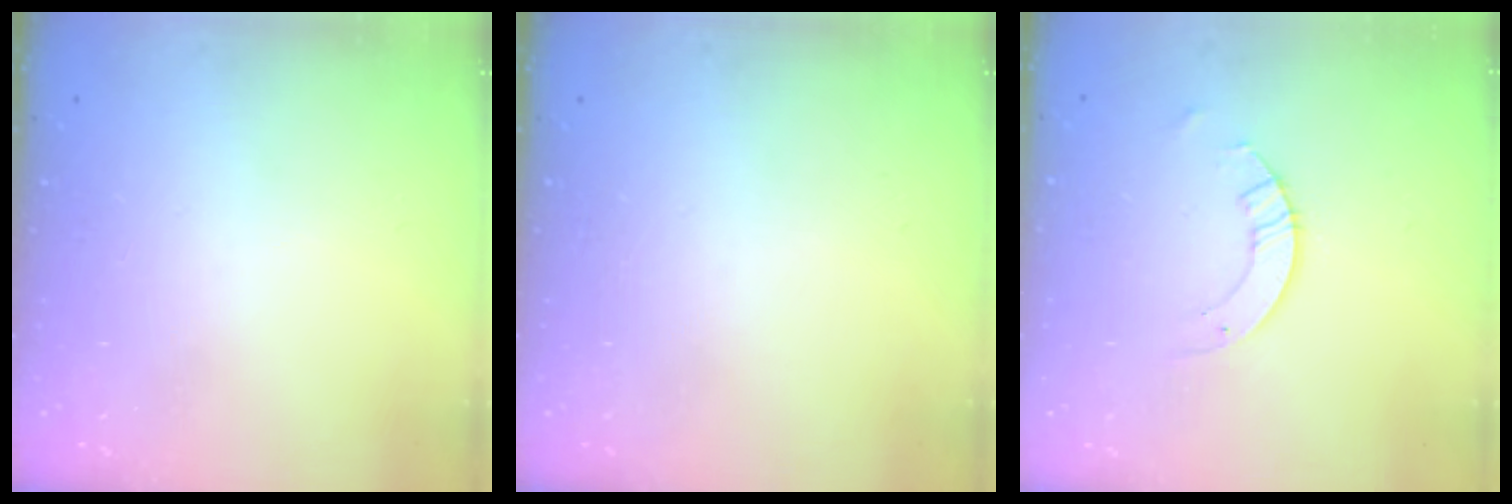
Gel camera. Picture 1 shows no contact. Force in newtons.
{"total": 0.0}
{"total": 4.0, "press": 4.0, "slide": 0.2}